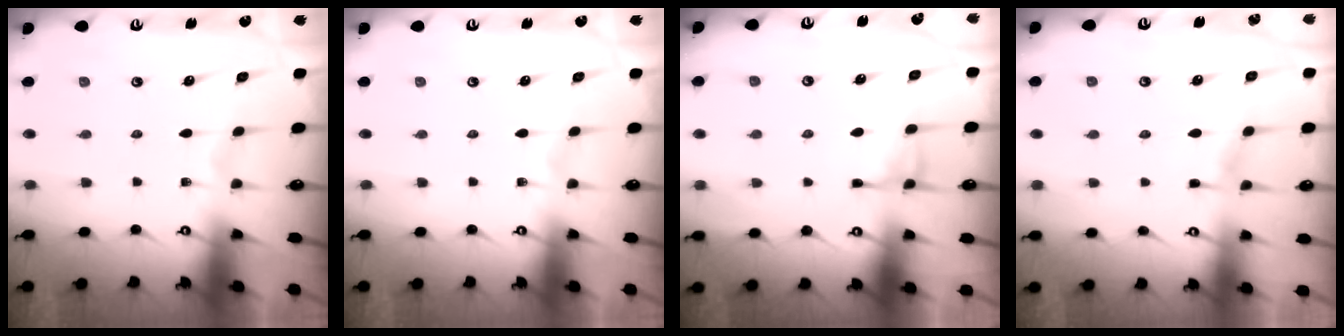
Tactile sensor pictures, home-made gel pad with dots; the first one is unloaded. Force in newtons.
{"total": 0.0}
{"total": 4.8, "press": 4.7, "slide": 0.7}
{"total": 1.7, "press": 1.7, "slide": 0.3}